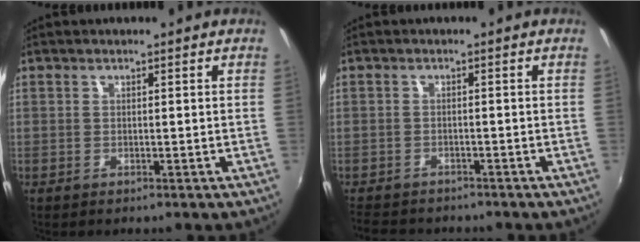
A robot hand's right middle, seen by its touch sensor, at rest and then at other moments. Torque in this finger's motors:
{"motor_torque": [0.10, -0.34, -0.27, -0.03]}